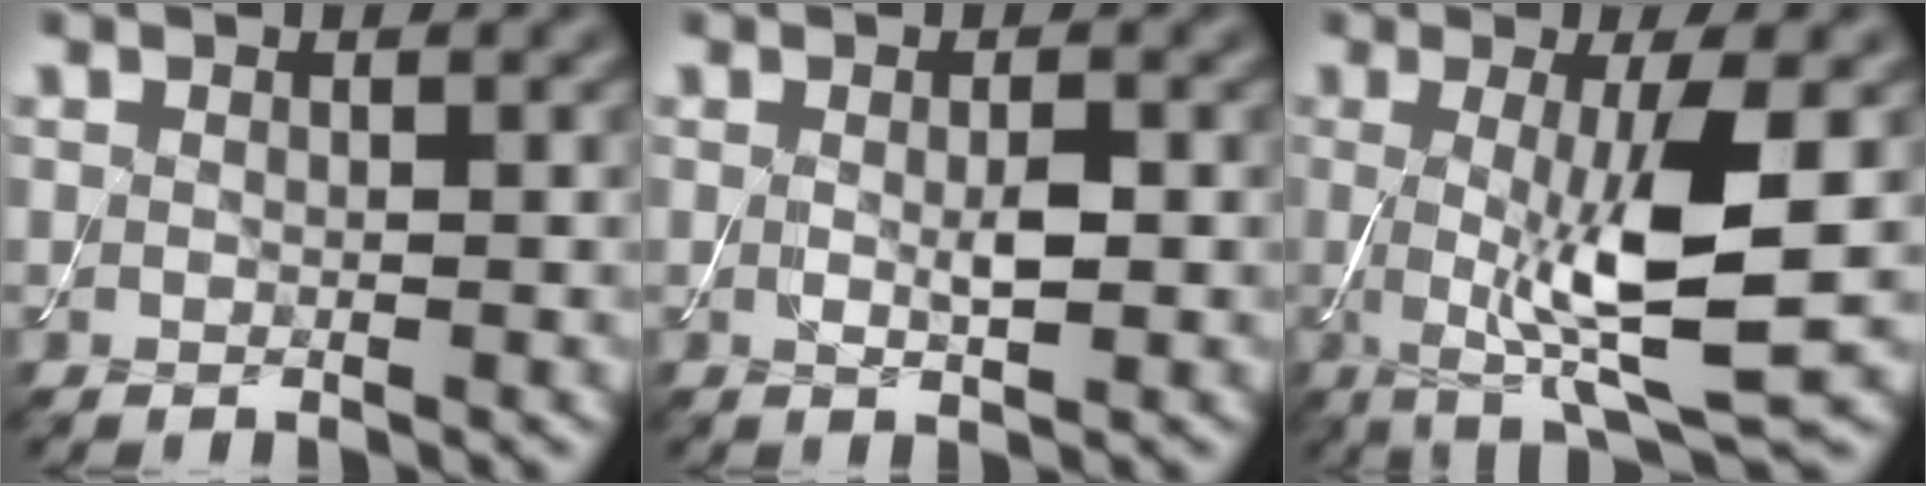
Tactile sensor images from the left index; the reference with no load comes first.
{"total": 1.8, "force": [0.1, 0.6, 1.8], "torque": [-0.034, -0.003, 0.002]}
{"total": 8.2, "force": [-0.2, 1.6, 8.0], "torque": [-0.125, -0.014, 0.002]}